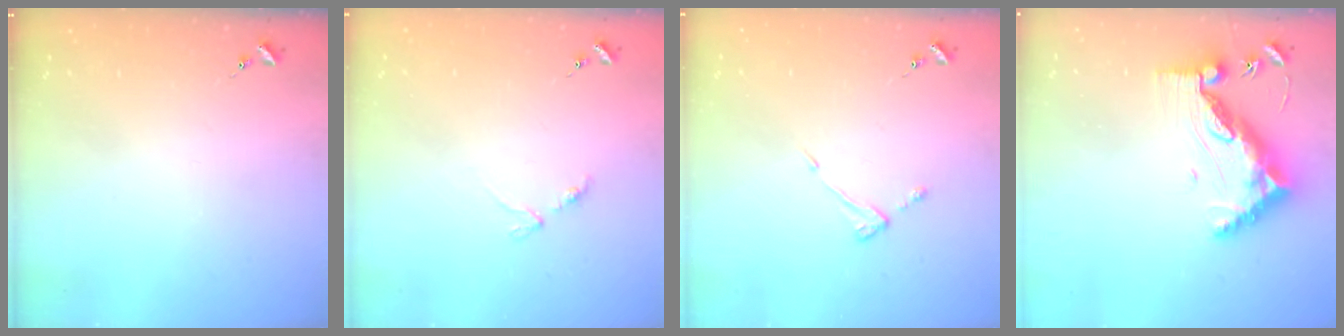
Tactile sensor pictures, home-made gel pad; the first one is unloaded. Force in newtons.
{"total": 3.4, "press": 3.4, "slide": 0.5}
{"total": 4.3, "press": 4.3, "slide": 0.5}
{"total": 13.4, "press": 13.3, "slide": 1.4}